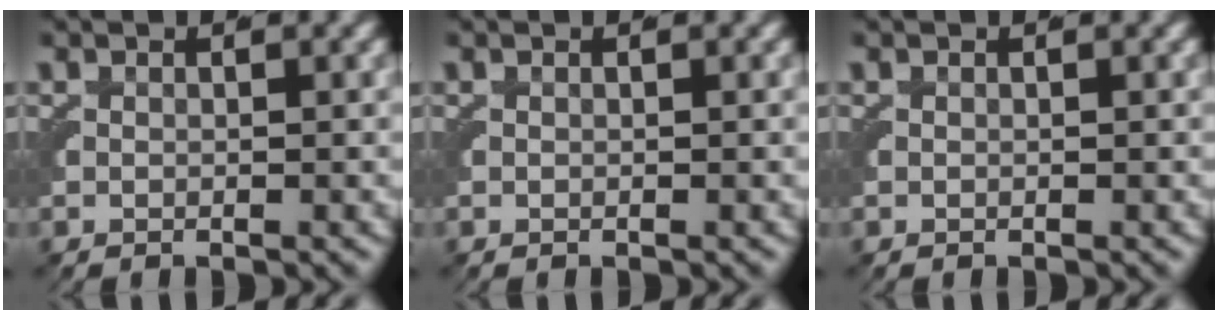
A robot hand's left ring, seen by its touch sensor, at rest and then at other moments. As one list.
[{"total": 0.0}, {"total": 0.0}]